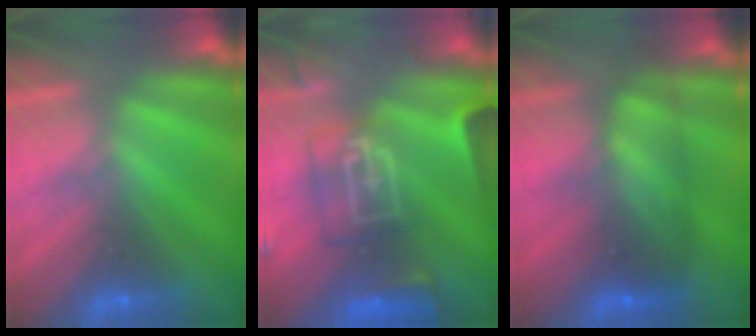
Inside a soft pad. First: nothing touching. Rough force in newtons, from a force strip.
{"total": 8.4}
{"total": 8.0}